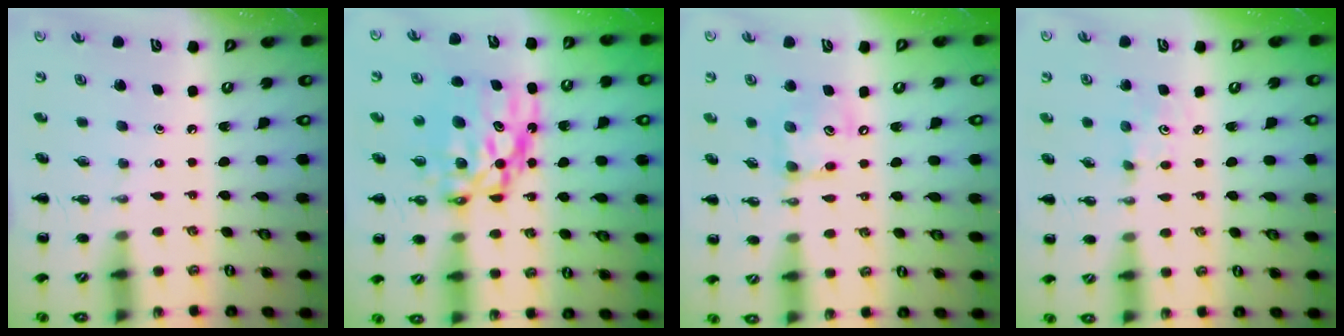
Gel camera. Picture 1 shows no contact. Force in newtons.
{"total": 11.8, "press": 11.4, "slide": 3.1}
{"total": 10.8, "press": 10.7, "slide": 1.6}
{"total": 3.9, "press": 3.7, "slide": 1.0}